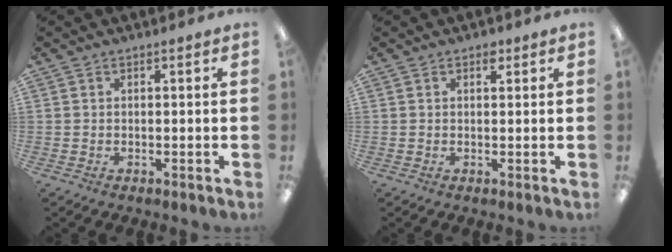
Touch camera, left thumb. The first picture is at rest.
{"total": 1.6, "force": [1.0, 0.9, 0.9], "torque": [-0.003, -0.004, 0.014]}